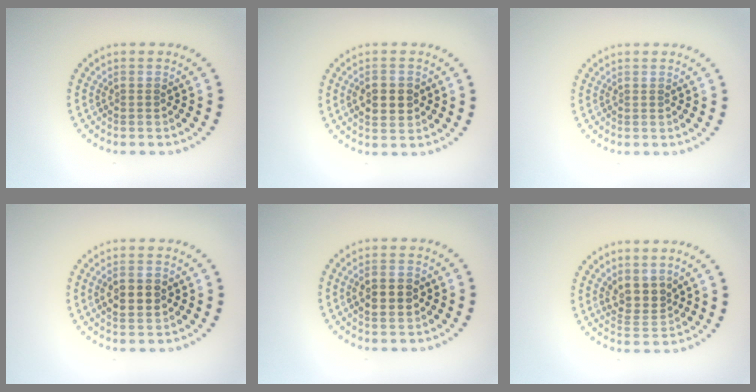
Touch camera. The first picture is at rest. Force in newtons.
{"total": 4.0, "press": 4.0, "slide": 0.2}
{"total": 0.0}
{"total": 3.4, "press": 3.4, "slide": 0.3}
{"total": 2.8, "press": 2.8, "slide": 0.2}
{"total": 2.7, "press": 2.2, "slide": 1.5}